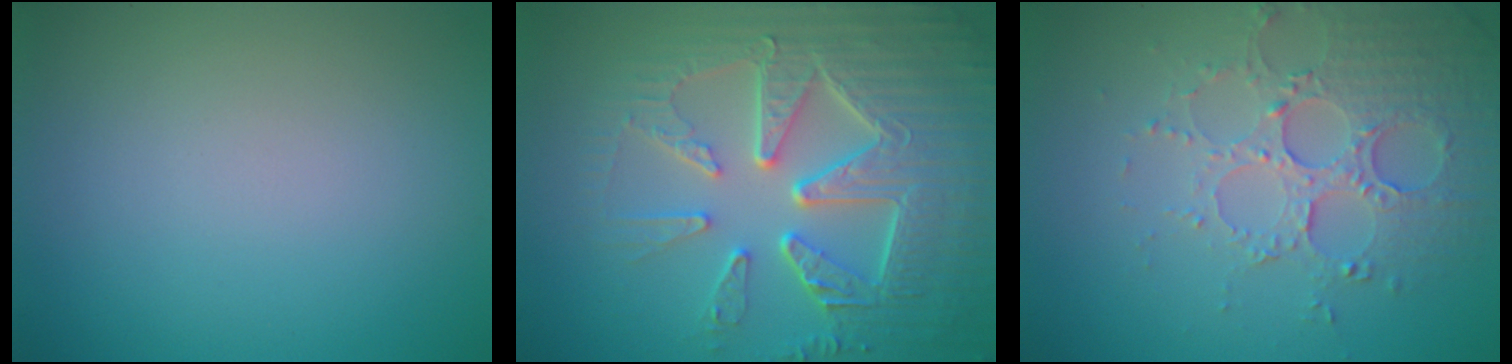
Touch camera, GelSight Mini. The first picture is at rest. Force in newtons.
{"total": 8.6, "press": 6.2, "slide": 6.0}
{"total": 5.3, "press": 3.7, "slide": 3.7}